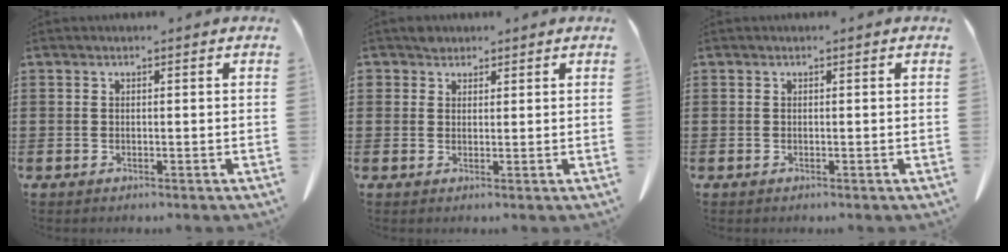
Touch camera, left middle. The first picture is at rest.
{"total": 1.9, "force": [1.7, 1.0, -0.1], "torque": [-0.004, 0.003, 0.034]}
{"total": 0.0}